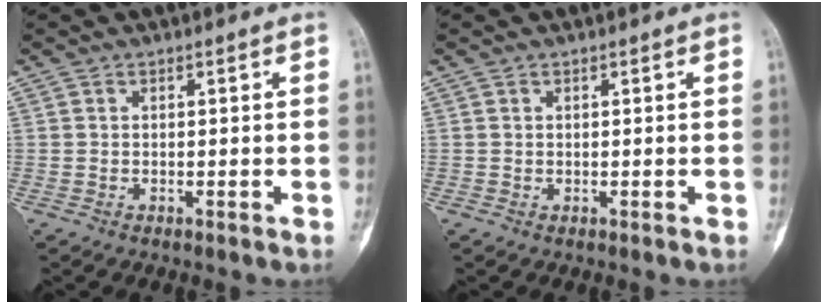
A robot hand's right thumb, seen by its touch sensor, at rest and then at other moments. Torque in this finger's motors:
{"motor_torque": [0.01, -0.02, 0.00, 0.00, 0.00]}